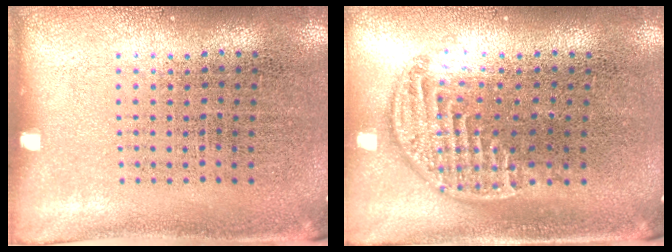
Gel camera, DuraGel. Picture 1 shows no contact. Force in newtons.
{"total": 1.2, "press": 1.0, "slide": 0.7}